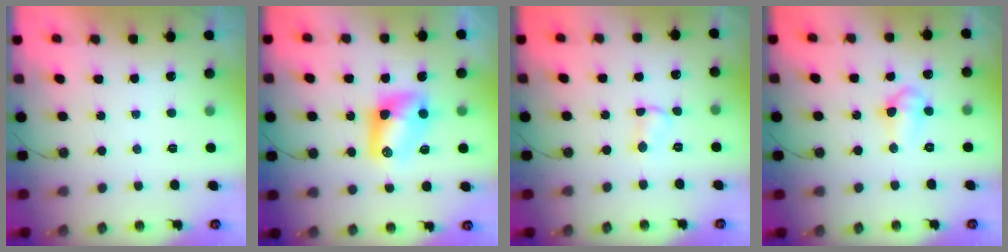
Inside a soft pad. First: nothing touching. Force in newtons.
{"total": 9.3, "press": 9.3, "slide": 0.6}
{"total": 2.8, "press": 2.8, "slide": 0.4}
{"total": 6.9, "press": 6.8, "slide": 1.2}